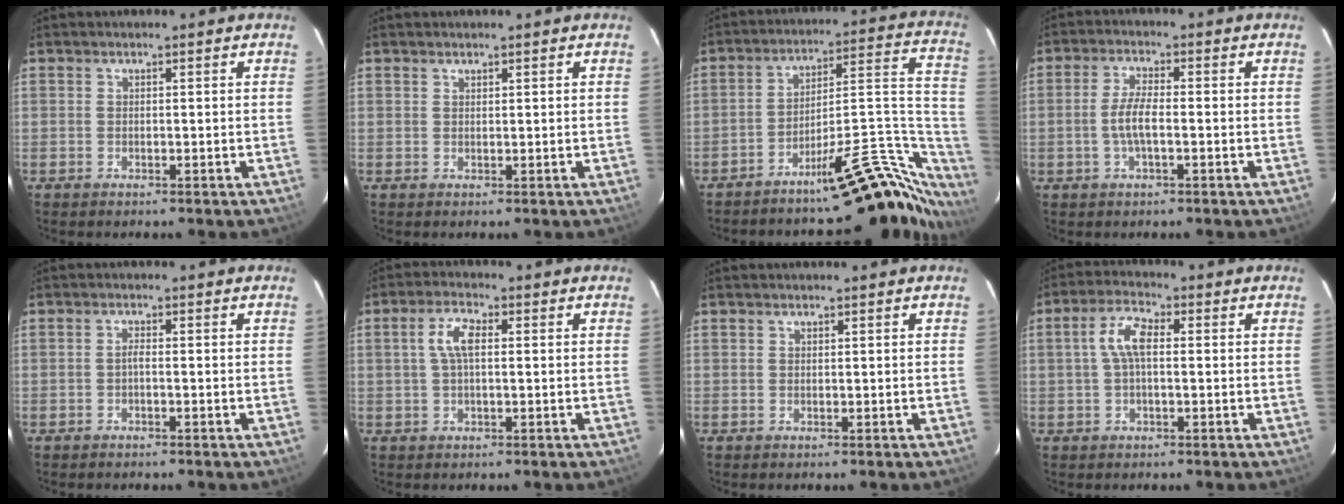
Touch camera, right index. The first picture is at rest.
{"total": 0.6, "force": [0.5, 0.3, 0.1], "torque": [-0.002, 0.002, 0.010]}
{"total": 22.2, "force": [-18.7, 5.2, 10.9], "torque": [-0.092, 0.051, -0.265]}
{"total": 4.7, "force": [-1.1, 1.2, 4.4], "torque": [-0.092, 0.002, -0.020]}
{"total": 0.8, "force": [-0.4, 0.1, 0.7], "torque": [-0.013, 0.004, -0.009]}
{"total": 4.7, "force": [0.7, 1.8, 4.3], "torque": [-0.088, 0.012, 0.013]}
{"total": 0.0}
{"total": 5.6, "force": [0.4, 2.3, 5.1], "torque": [-0.106, 0.016, 0.006]}